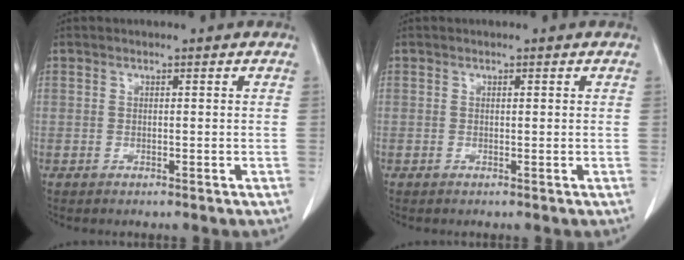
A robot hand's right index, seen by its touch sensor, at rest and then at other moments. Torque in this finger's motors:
{"motor_torque": [-0.04, 0.05, -0.02, -0.01]}